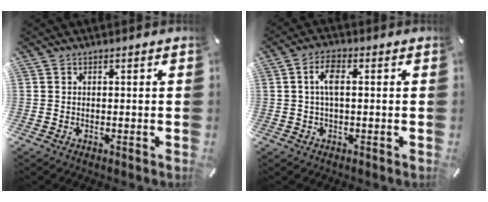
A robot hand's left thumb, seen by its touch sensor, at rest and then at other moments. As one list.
[{"total": 5.3, "force": [0.6, 2.2, 4.7], "torque": [-0.099, 0.008, 0.008]}]